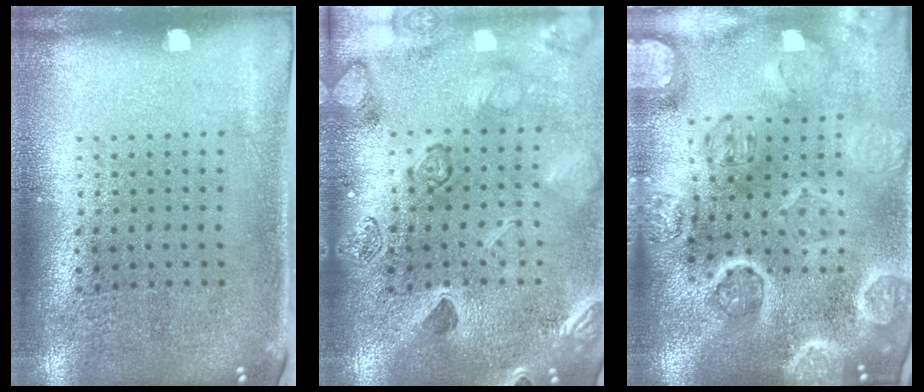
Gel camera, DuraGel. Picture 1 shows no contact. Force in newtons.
{"total": 2.4, "press": 2.4, "slide": 0.3}
{"total": 5.1, "press": 4.5, "slide": 2.5}